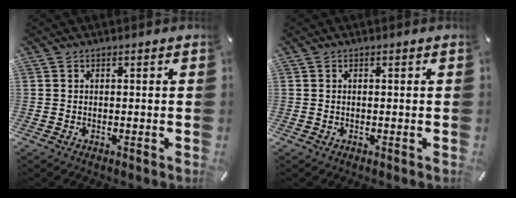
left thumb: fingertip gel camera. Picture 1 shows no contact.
{"total": 0.0}